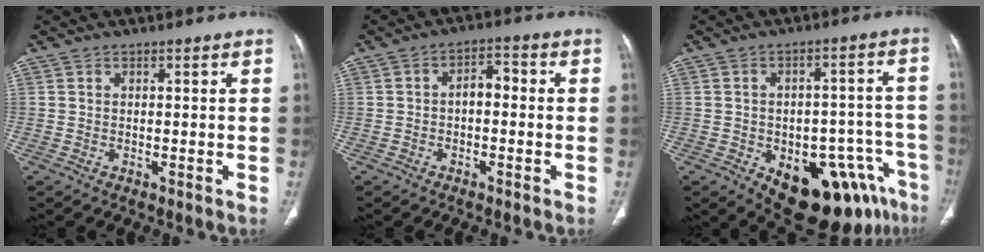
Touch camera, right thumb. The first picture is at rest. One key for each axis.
{"total": 4.1, "fx": -0.6, "fy": 2.5, "fz": 3.2, "tx": -0.038, "ty": 0.023, "tz": -0.017}
{"total": 19.2, "fx": -9.7, "fy": 9.7, "fz": 13.5, "tx": -0.107, "ty": 0.061, "tz": -0.114}